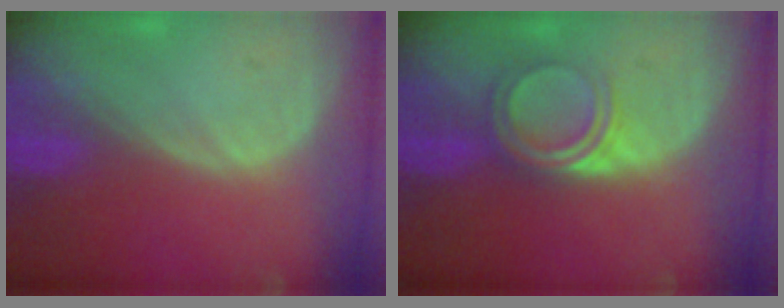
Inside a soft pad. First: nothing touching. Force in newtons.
{"total": 4.9, "press": 4.4, "slide": 2.2}